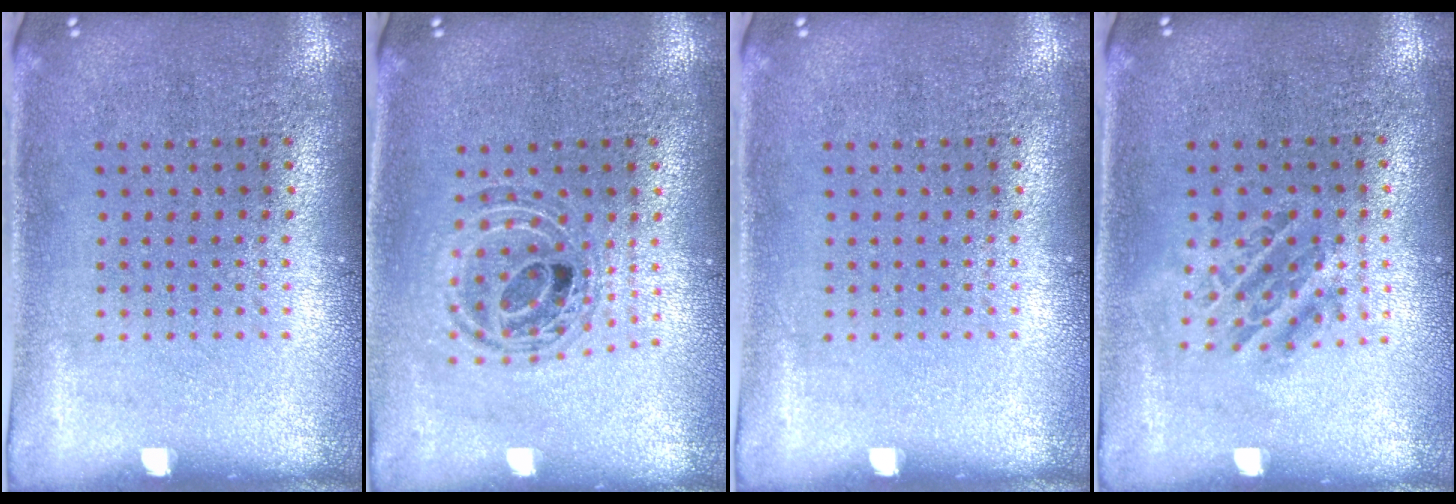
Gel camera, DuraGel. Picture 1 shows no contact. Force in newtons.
{"total": 0.8, "press": 0.8, "slide": 0.1}
{"total": 0.0}
{"total": 1.1, "press": 1.0, "slide": 0.4}